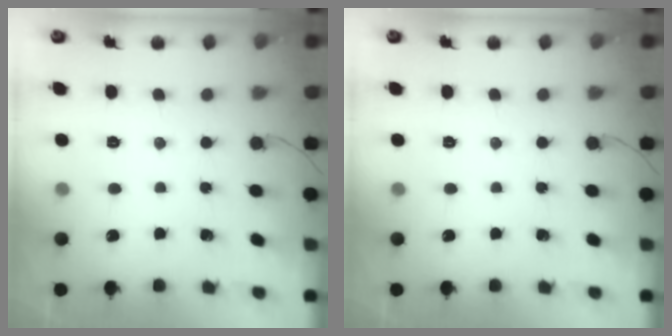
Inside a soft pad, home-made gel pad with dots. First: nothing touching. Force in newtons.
{"total": 0.0}